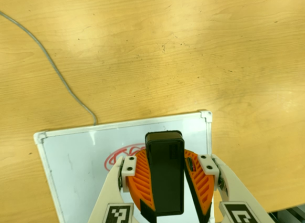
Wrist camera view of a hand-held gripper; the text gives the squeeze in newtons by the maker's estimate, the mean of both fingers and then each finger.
{"total": 9.3, "left": 9.4, "right": 9.2}